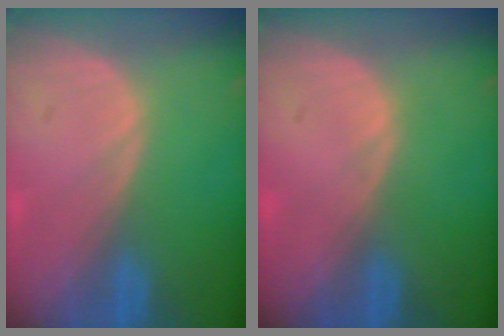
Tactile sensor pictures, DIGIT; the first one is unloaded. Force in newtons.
{"total": 0.0}